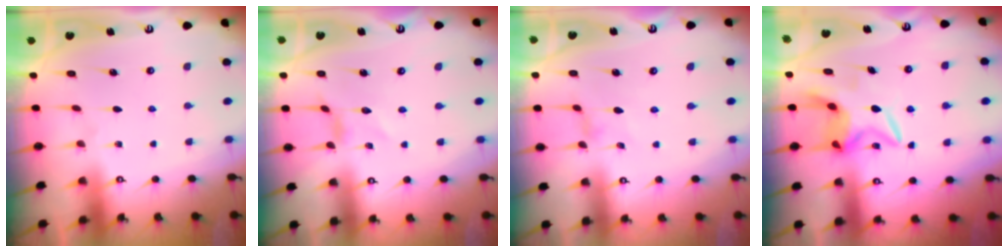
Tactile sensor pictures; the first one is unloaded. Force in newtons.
{"total": 1.4, "press": 1.4, "slide": 0.2}
{"total": 0.9, "press": 0.8, "slide": 0.4}
{"total": 6.9, "press": 6.9, "slide": 0.3}